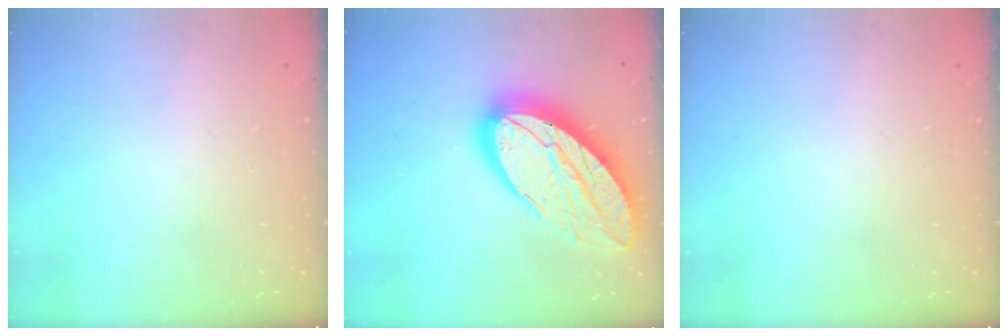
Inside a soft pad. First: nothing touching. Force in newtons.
{"total": 26.8, "press": 26.7, "slide": 2.4}
{"total": 0.0}